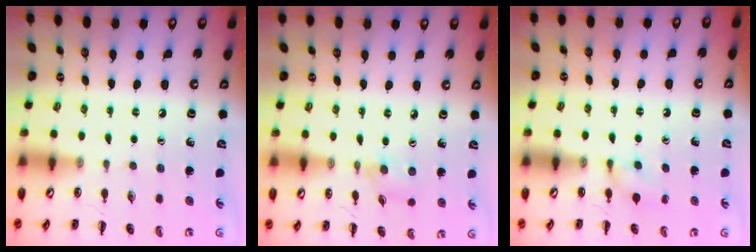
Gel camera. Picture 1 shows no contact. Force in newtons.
{"total": 3.2, "press": 2.9, "slide": 1.3}
{"total": 4.9, "press": 4.6, "slide": 1.7}